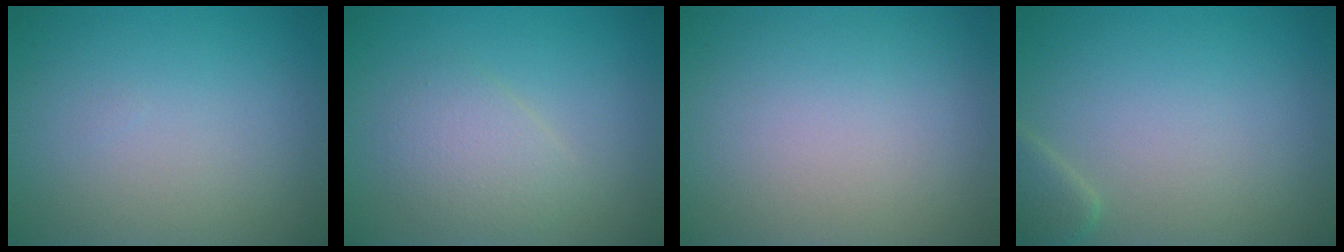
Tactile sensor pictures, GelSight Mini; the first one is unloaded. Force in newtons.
{"total": 2.6, "press": 2.6, "slide": 0.1}
{"total": 0.0}
{"total": 1.7, "press": 1.7, "slide": 0.2}